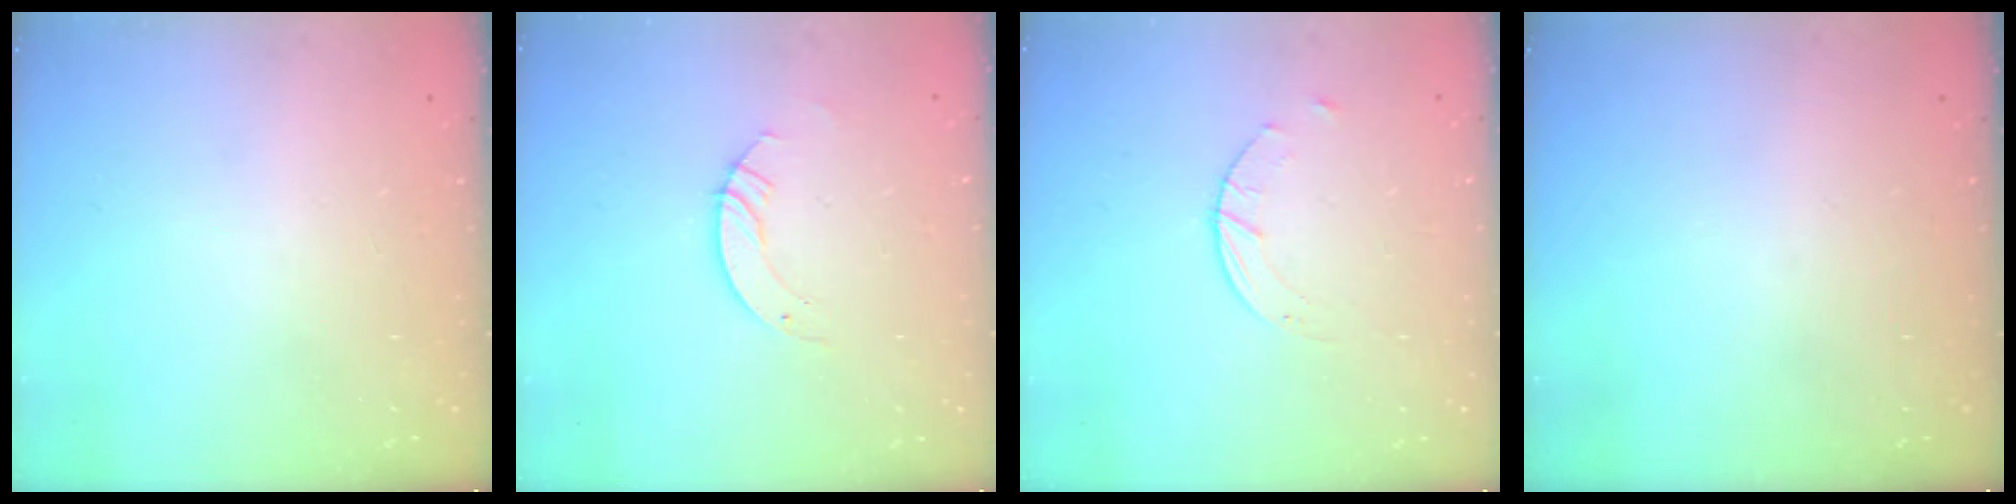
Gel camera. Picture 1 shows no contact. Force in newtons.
{"total": 3.5, "press": 3.5, "slide": 0.2}
{"total": 2.0, "press": 2.0, "slide": 0.3}
{"total": 0.0}